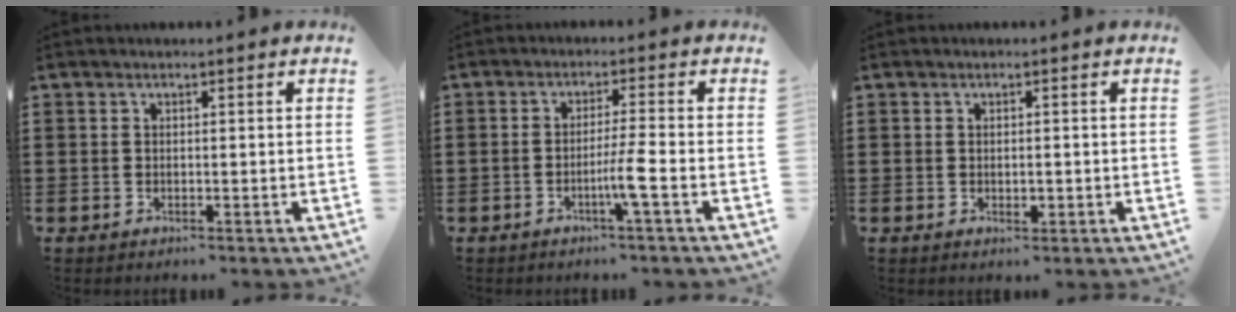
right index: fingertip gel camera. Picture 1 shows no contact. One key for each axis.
{"total": 4.3, "fx": -1.8, "fy": -0.5, "fz": 3.9, "tx": -0.074, "ty": -0.014, "tz": -0.036}
{"total": 1.3, "fx": -0.2, "fy": 0.6, "fz": 1.2, "tx": -0.021, "ty": 0.000, "tz": -0.004}